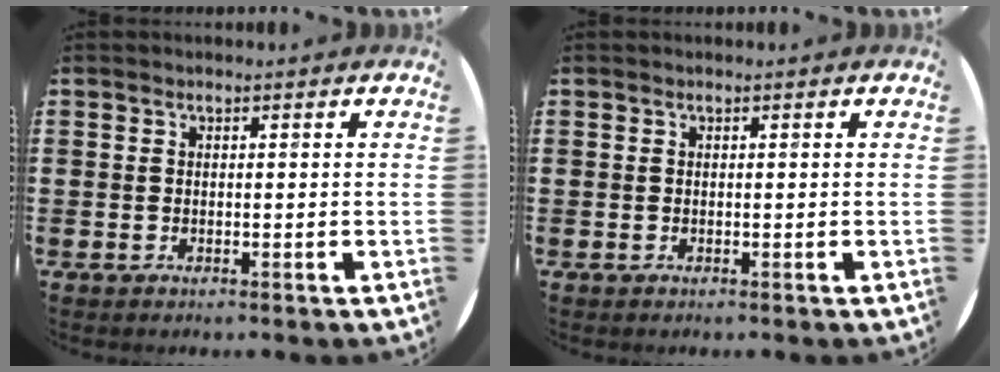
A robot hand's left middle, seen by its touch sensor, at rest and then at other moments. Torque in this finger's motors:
{"motor_torque": [-0.01, 0.00, 0.00, 0.00]}